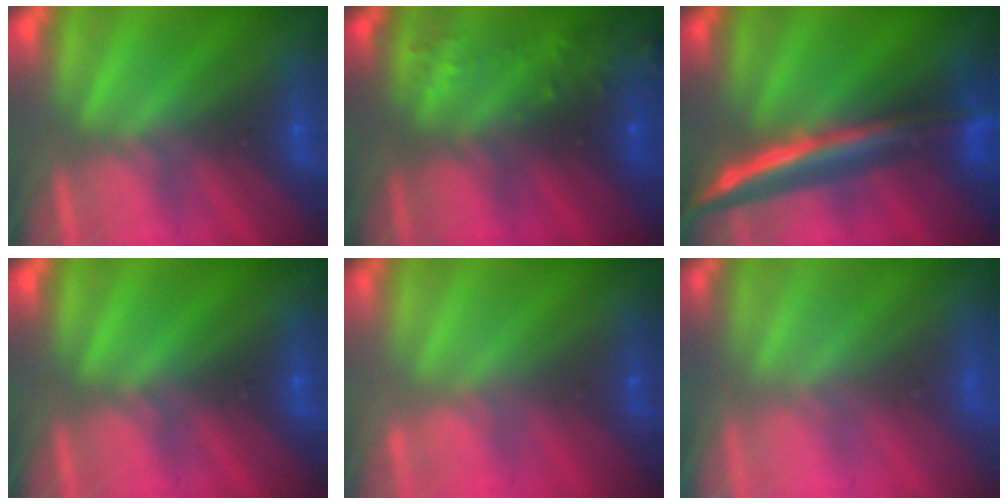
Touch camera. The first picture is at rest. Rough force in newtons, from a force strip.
{"total": 5.8}
{"total": 2.8}
{"total": 0.0}
{"total": 2.4}
{"total": 6.8}